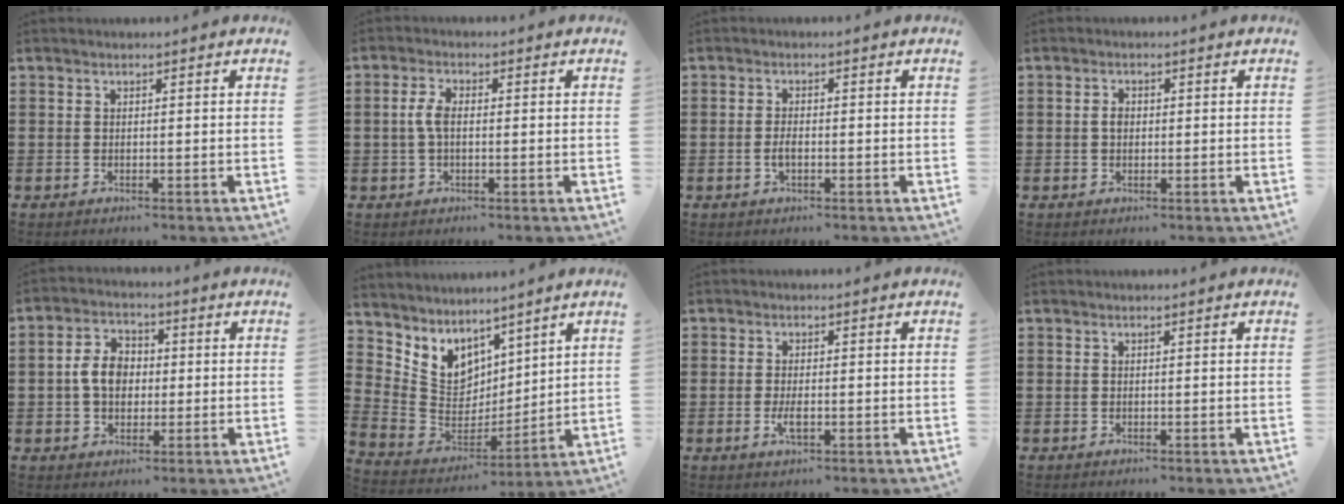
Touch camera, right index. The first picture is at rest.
{"total": 3.3, "force": [-0.1, 1.5, 3.0], "torque": [-0.073, -0.001, -0.008]}
{"total": 1.9, "force": [-0.5, 0.7, 1.7], "torque": [-0.031, 0.000, -0.009]}
{"total": 1.6, "force": [0.1, 1.1, 1.2], "torque": [-0.025, 0.007, 0.000]}
{"total": 6.0, "force": [-0.2, 4.4, 4.0], "torque": [-0.100, 0.011, -0.010]}
{"total": 6.4, "force": [3.8, 5.1, 0.7], "torque": [-0.060, -0.044, 0.075]}
{"total": 2.4, "force": [-0.6, 0.9, 2.1], "torque": [-0.047, -0.005, -0.012]}
{"total": 0.0}